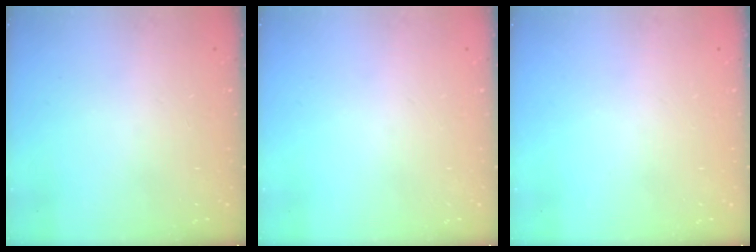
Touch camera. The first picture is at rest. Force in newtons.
{"total": 0.0}
{"total": 0.0}